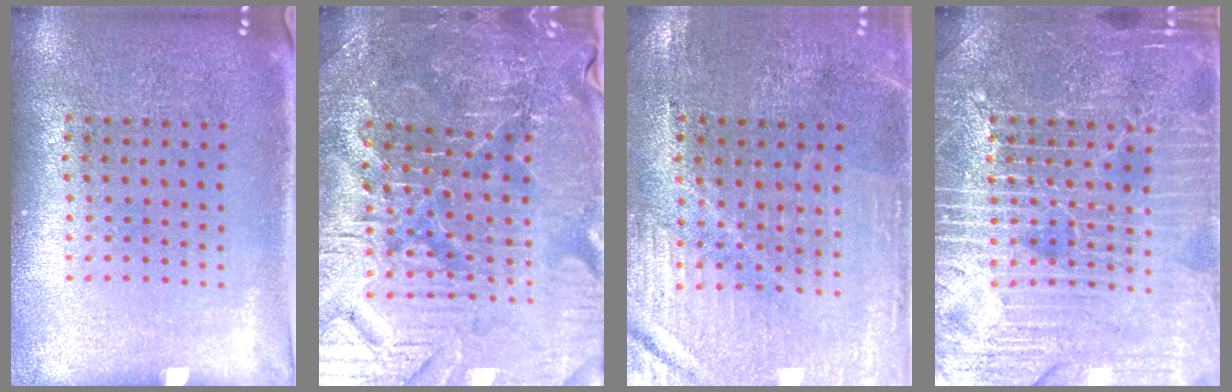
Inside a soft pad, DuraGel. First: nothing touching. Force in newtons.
{"total": 4.5, "press": 4.4, "slide": 1.0}
{"total": 0.9, "press": 0.8, "slide": 0.3}
{"total": 5.4, "press": 5.3, "slide": 0.6}